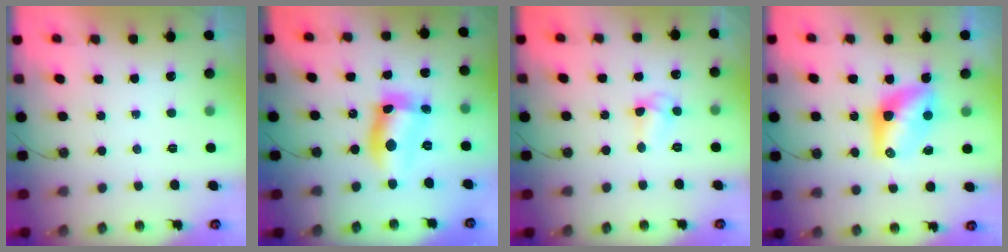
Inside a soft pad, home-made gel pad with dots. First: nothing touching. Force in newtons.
{"total": 10.9, "press": 10.9, "slide": 0.7}
{"total": 5.7, "press": 5.7, "slide": 0.6}
{"total": 8.6, "press": 8.5, "slide": 0.8}